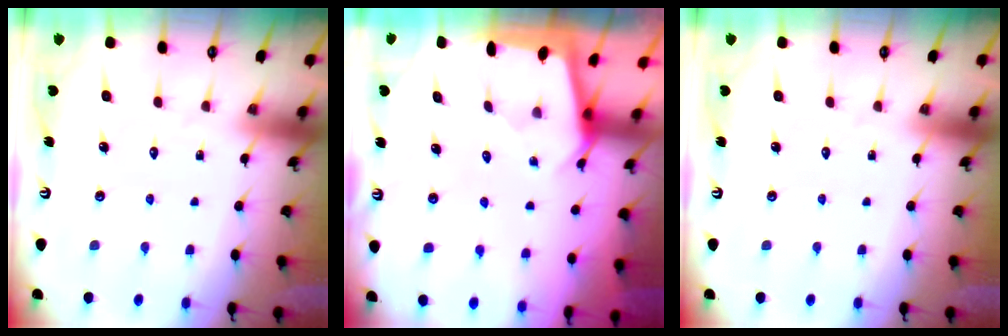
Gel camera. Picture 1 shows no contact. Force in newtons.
{"total": 2.0, "press": 2.0, "slide": 0.3}
{"total": 0.0}